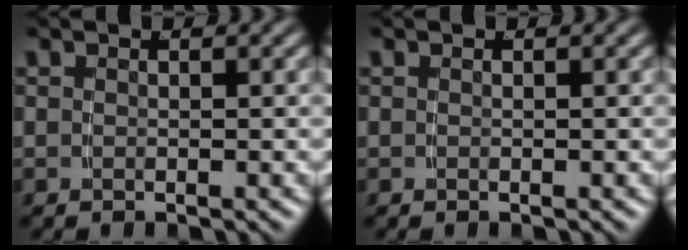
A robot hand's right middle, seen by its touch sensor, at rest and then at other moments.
{"total": 0.0}